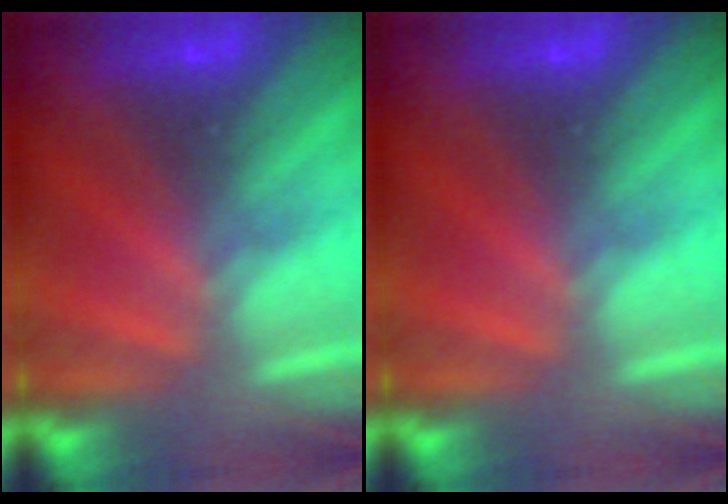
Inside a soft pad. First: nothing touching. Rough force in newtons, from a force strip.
{"total": 0.0}